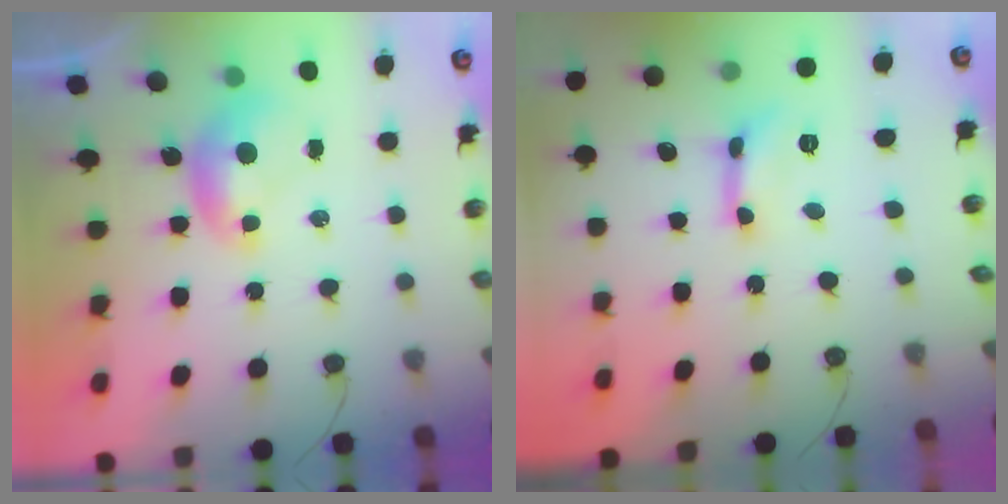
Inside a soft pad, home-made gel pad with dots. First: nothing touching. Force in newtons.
{"total": 2.1, "press": 2.0, "slide": 0.5}